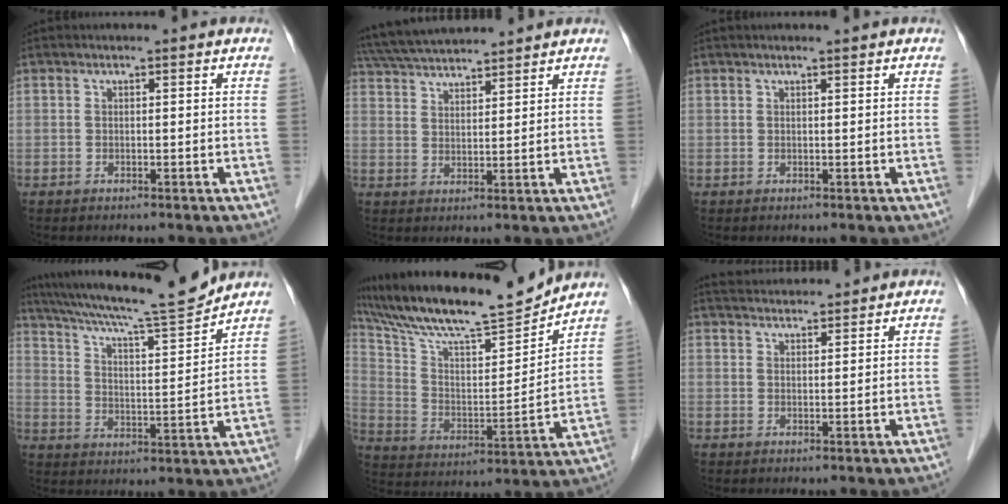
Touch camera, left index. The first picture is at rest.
{"total": 10.9, "force": [10.1, 1.0, 3.8], "torque": [-0.078, 0.033, 0.176]}
{"total": 1.4, "force": [1.2, -0.1, 0.8], "torque": [-0.008, 0.014, 0.021]}
{"total": 16.2, "force": [14.7, -0.4, 6.9], "torque": [-0.124, -0.008, 0.230]}
{"total": 19.3, "force": [17.3, 1.4, 8.6], "torque": [-0.164, 0.002, 0.292]}
{"total": 5.6, "force": [5.4, 0.6, 1.2], "torque": [-0.022, 0.030, 0.088]}